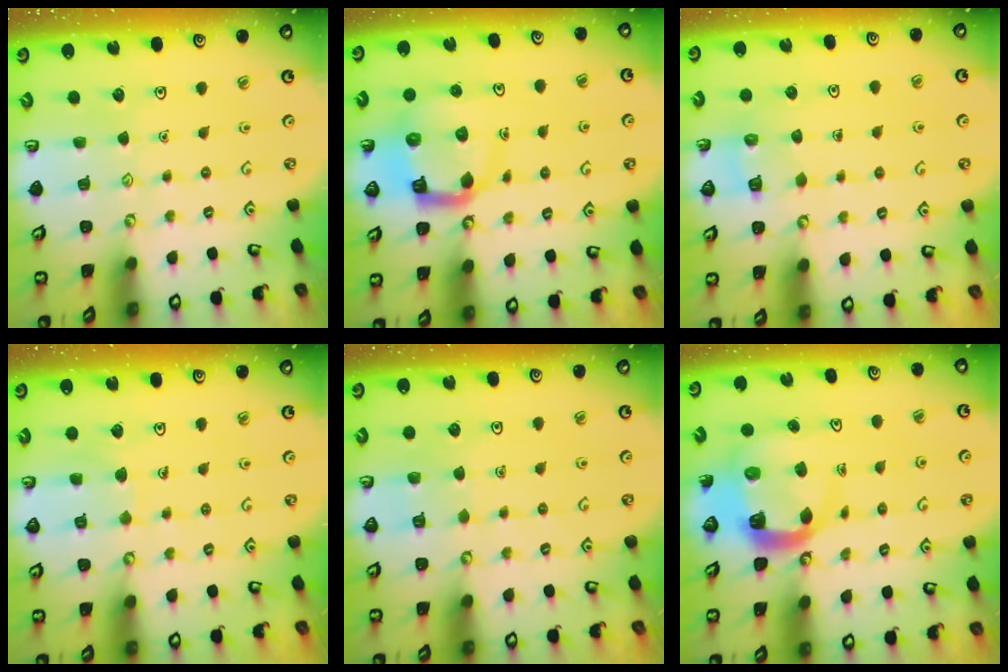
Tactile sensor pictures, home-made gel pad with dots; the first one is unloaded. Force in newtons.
{"total": 10.0, "press": 9.9, "slide": 1.2}
{"total": 2.2, "press": 2.2, "slide": 0.1}
{"total": 5.6, "press": 5.6, "slide": 0.2}
{"total": 3.9, "press": 3.8, "slide": 0.3}
{"total": 7.1, "press": 7.0, "slide": 0.7}